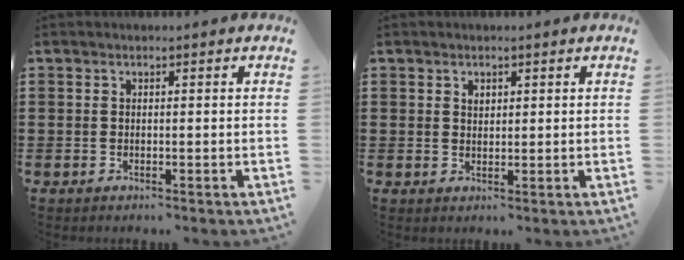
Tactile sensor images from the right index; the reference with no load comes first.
{"total": 1.0, "force": [0.6, 0.7, 0.4], "torque": [-0.010, 0.003, 0.012]}